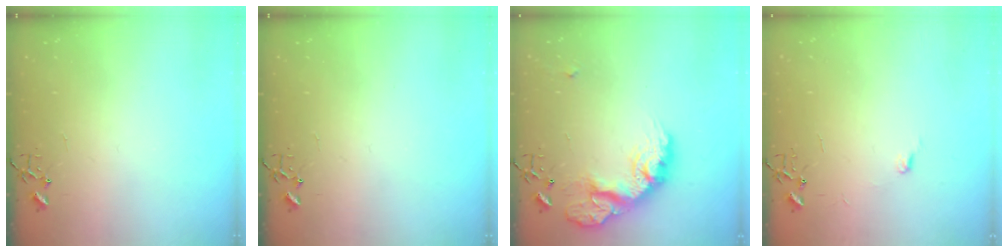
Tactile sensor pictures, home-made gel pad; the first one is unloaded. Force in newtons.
{"total": 0.0}
{"total": 19.4, "press": 19.4, "slide": 1.4}
{"total": 4.7, "press": 4.7, "slide": 0.5}